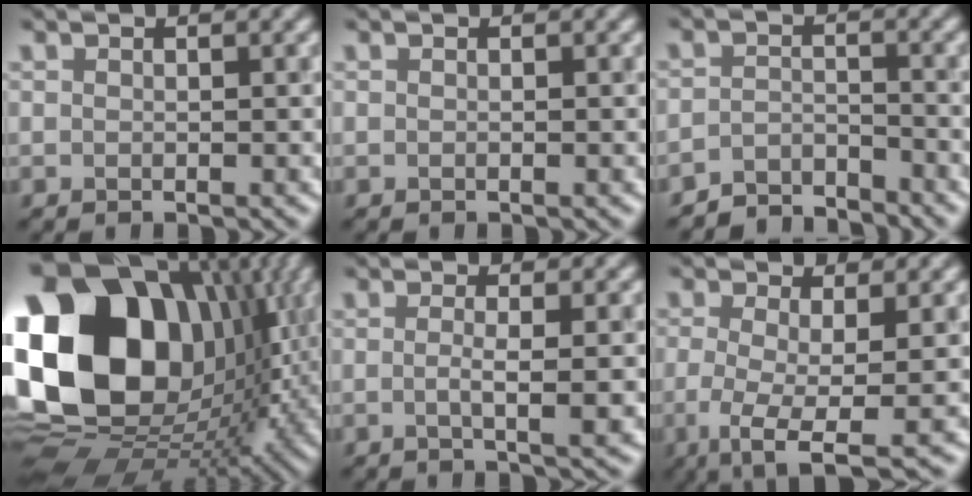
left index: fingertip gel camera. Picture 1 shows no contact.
{"total": 0.0}
{"total": 3.4, "force": [-3.3, 0.4, 0.0], "torque": [0.002, 0.007, -0.066]}
{"total": 21.3, "force": [4.5, 15.5, 13.9], "torque": [-0.306, 0.017, 0.093]}
{"total": 2.8, "force": [-0.2, 0.7, 2.7], "torque": [-0.035, 0.002, -0.002]}
{"total": 5.6, "force": [-1.8, 1.8, 5.0], "torque": [-0.094, -0.013, -0.028]}